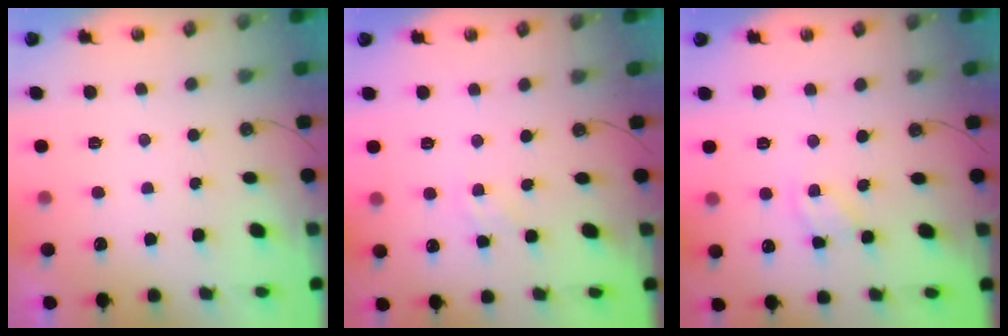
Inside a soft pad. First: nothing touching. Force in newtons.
{"total": 1.1, "press": 1.1, "slide": 0.2}
{"total": 3.4, "press": 3.4, "slide": 0.2}